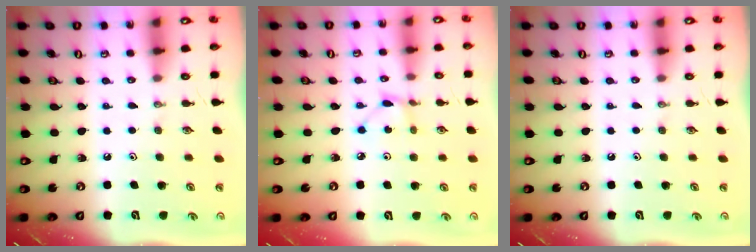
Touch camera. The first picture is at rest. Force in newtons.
{"total": 2.0, "press": 2.0, "slide": 0.2}
{"total": 0.0}